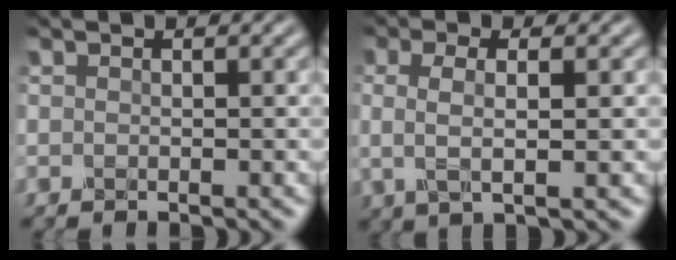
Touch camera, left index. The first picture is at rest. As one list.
[{"total": 3.1, "force": [0.4, 0.9, 3.0], "torque": [-0.059, 0.003, 0.008]}]